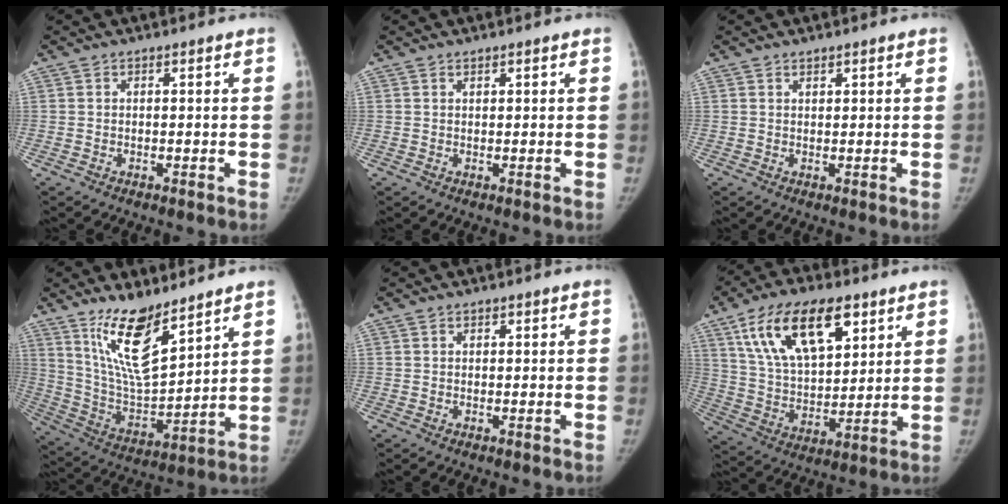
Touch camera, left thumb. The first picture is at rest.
{"total": 0.7, "force": [0.6, 0.3, 0.3], "torque": [-0.001, -0.003, 0.009]}
{"total": 1.1, "force": [0.9, 0.5, 0.4], "torque": [-0.001, -0.006, 0.013]}
{"total": 15.2, "force": [10.4, 4.8, 10.0], "torque": [-0.155, -0.073, 0.208]}
{"total": 0.7, "force": [0.5, 0.5, 0.2], "torque": [0.002, -0.002, 0.005]}
{"total": 19.5, "force": [9.9, 9.6, 13.8], "torque": [-0.207, -0.029, 0.183]}